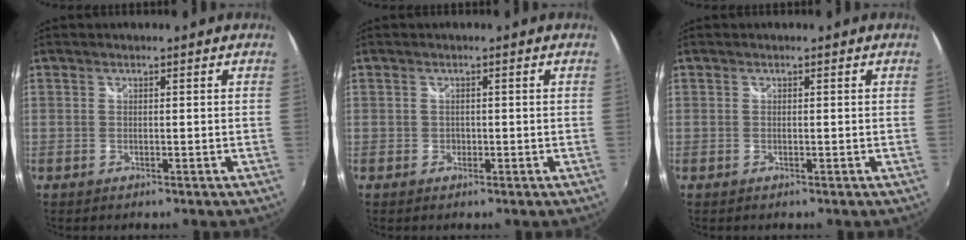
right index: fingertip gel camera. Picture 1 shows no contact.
{"total": 1.0, "force": [-0.3, 0.9, 0.2], "torque": [-0.002, -0.002, -0.003]}
{"total": 0.0}